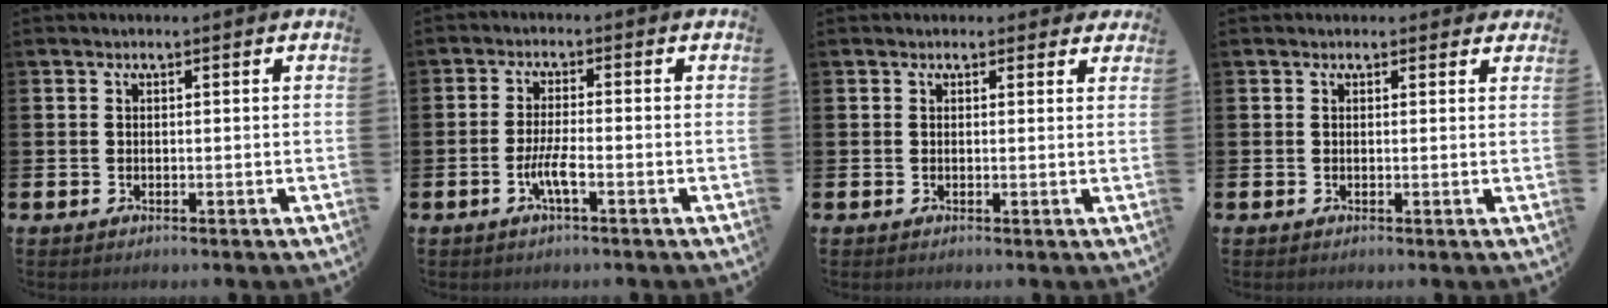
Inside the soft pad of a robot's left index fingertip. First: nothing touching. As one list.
[{"total": 3.3, "force": [-1.3, 0.6, 3.0], "torque": [-0.061, -0.001, -0.024]}, {"total": 1.0, "force": [0.7, 0.7, 0.2], "torque": [0.009, 0.005, 0.009]}, {"total": 0.8, "force": [0.6, 0.6, 0.2], "torque": [0.009, 0.004, 0.006]}]